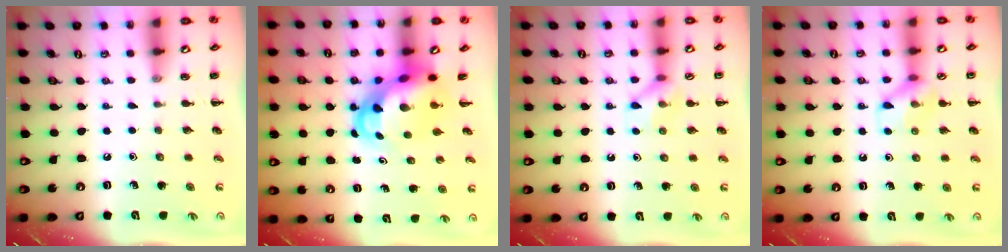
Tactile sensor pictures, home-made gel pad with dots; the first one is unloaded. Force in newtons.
{"total": 5.4, "press": 5.2, "slide": 1.4}
{"total": 7.7, "press": 7.7, "slide": 0.2}
{"total": 10.0, "press": 9.9, "slide": 1.3}